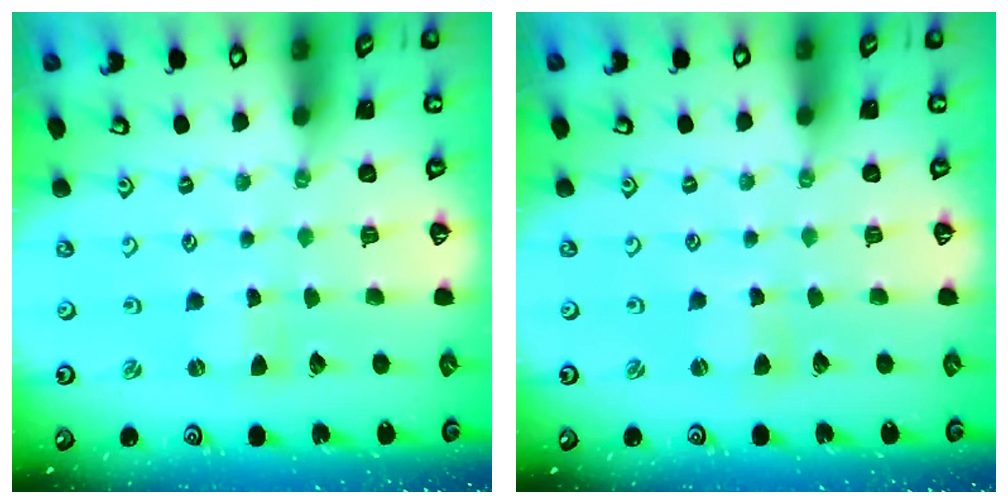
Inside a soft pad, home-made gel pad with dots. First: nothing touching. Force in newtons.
{"total": 1.3, "press": 1.2, "slide": 0.2}